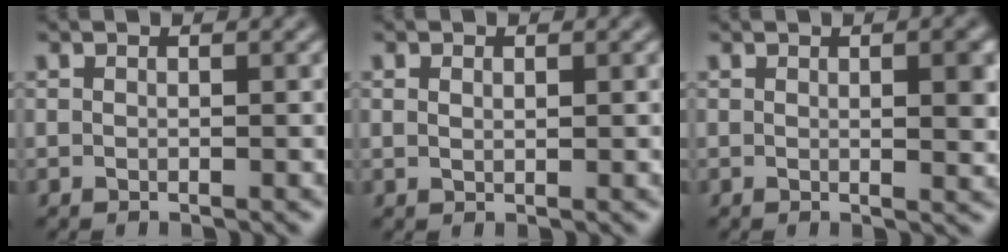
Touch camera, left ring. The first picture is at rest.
{"total": 0.8, "force": [0.4, 0.4, 0.5], "torque": [-0.010, -0.001, 0.009]}
{"total": 3.1, "force": [0.8, 0.8, 2.9], "torque": [-0.031, 0.000, 0.012]}